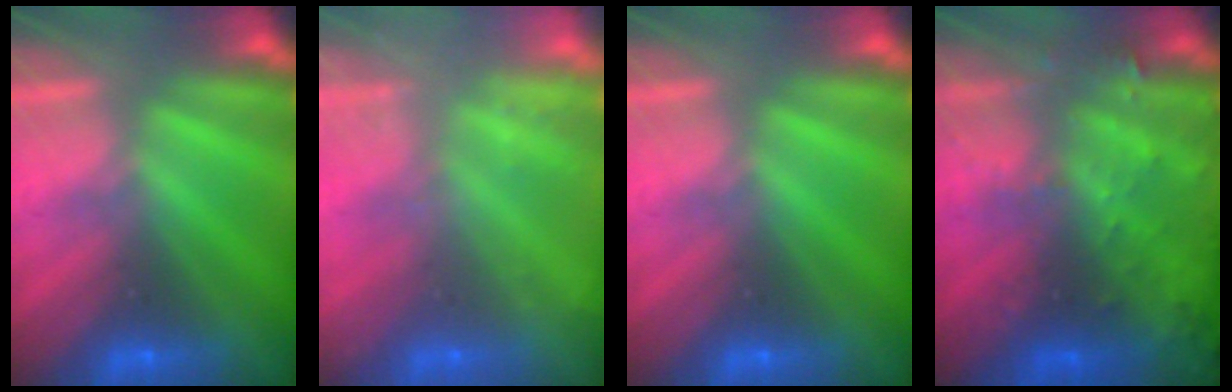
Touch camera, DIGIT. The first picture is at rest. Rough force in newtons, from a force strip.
{"total": 2.4}
{"total": 0.0}
{"total": 8.0}